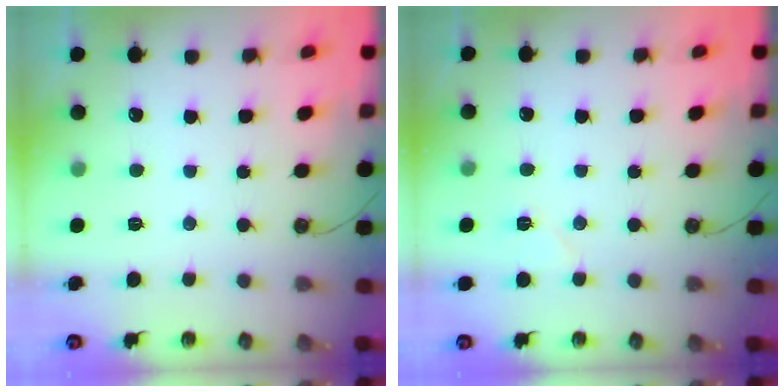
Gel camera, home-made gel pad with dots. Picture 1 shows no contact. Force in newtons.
{"total": 5.6, "press": 5.3, "slide": 1.5}